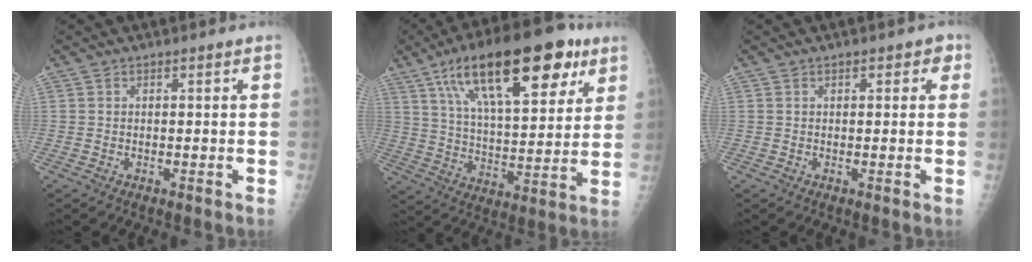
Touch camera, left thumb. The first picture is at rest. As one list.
[{"total": 25.2, "force": [13.3, 9.8, 19.0], "torque": [-0.274, -0.019, 0.220]}, {"total": 2.1, "force": [1.1, 1.3, 1.2], "torque": [0.005, 0.000, 0.010]}]